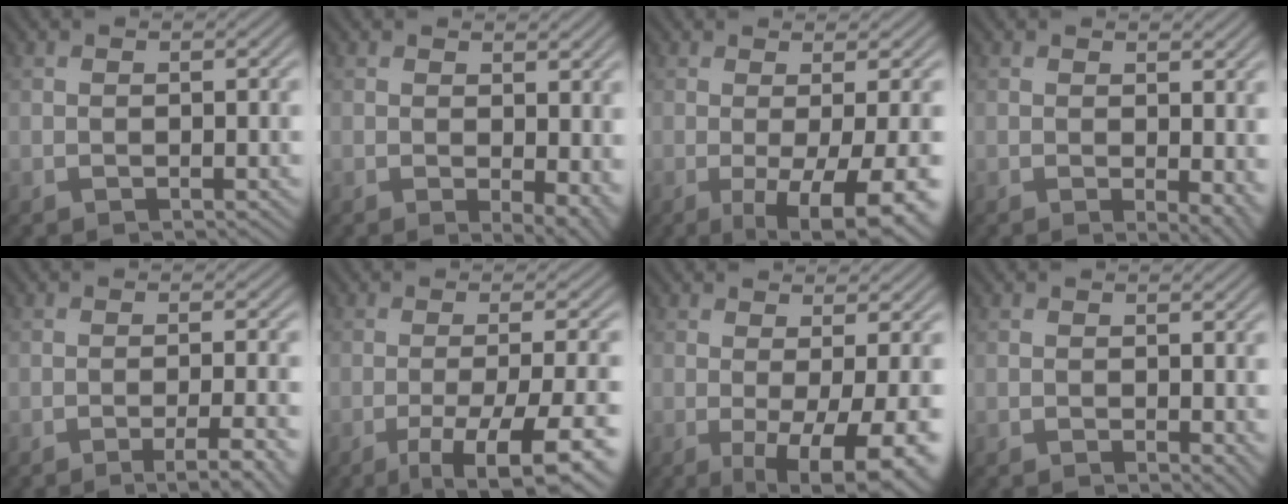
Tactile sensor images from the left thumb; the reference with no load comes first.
{"total": 4.5, "force": [0.3, 2.2, 4.0], "torque": [-0.056, -0.008, 0.011]}
{"total": 9.4, "force": [-2.6, 2.4, 8.7], "torque": [-0.114, -0.005, -0.027]}
{"total": 4.0, "force": [0.3, 1.9, 3.6], "torque": [-0.044, -0.006, 0.009]}
{"total": 5.5, "force": [-2.7, 1.0, 4.7], "torque": [-0.062, 0.009, -0.039]}
{"total": 11.2, "force": [-5.3, 2.5, 9.6], "torque": [-0.143, -0.005, -0.068]}
{"total": 8.6, "force": [-1.7, 2.2, 8.1], "torque": [-0.111, -0.004, -0.017]}
{"total": 2.0, "force": [0.2, 1.1, 1.6], "torque": [-0.019, -0.005, 0.006]}